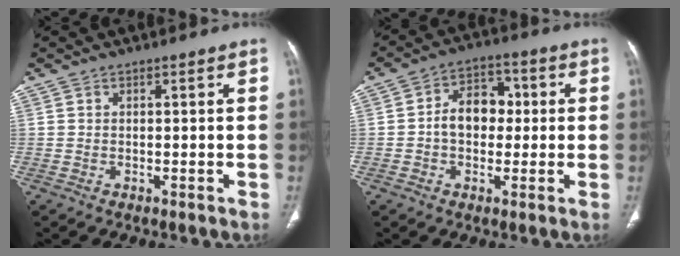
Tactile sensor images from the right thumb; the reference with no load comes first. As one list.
[{"total": 8.7, "force": [0.0, 6.4, 5.8], "torque": [-0.062, 0.026, -0.009]}]